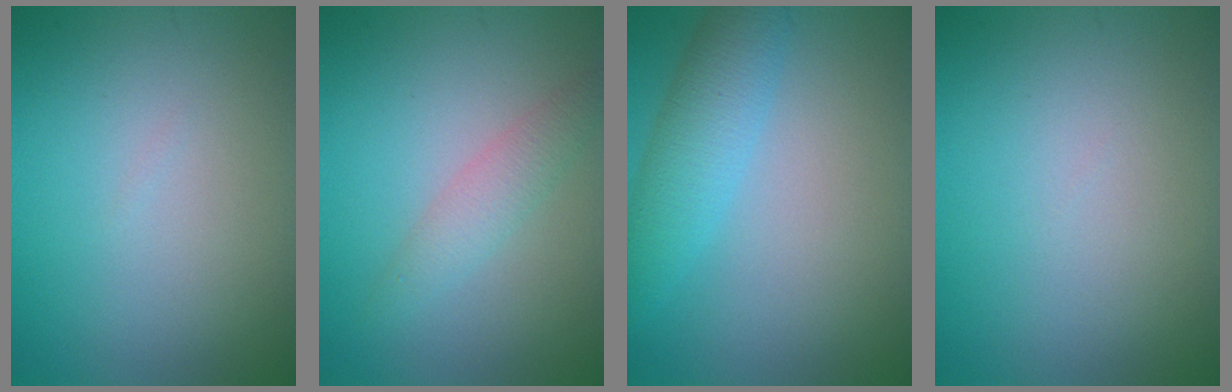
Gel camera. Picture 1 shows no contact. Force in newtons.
{"total": 2.1, "press": 2.1, "slide": 0.1}
{"total": 3.9, "press": 3.9, "slide": 0.1}
{"total": 0.0}